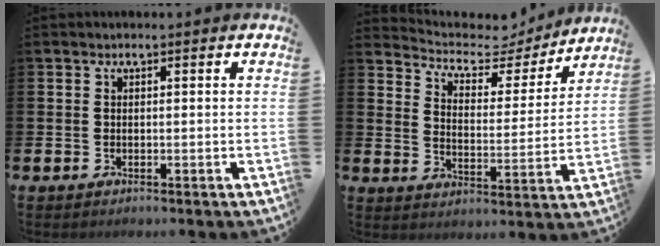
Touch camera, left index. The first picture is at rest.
{"total": 5.8, "force": [5.2, 2.3, 1.2], "torque": [-0.050, -0.045, 0.082]}